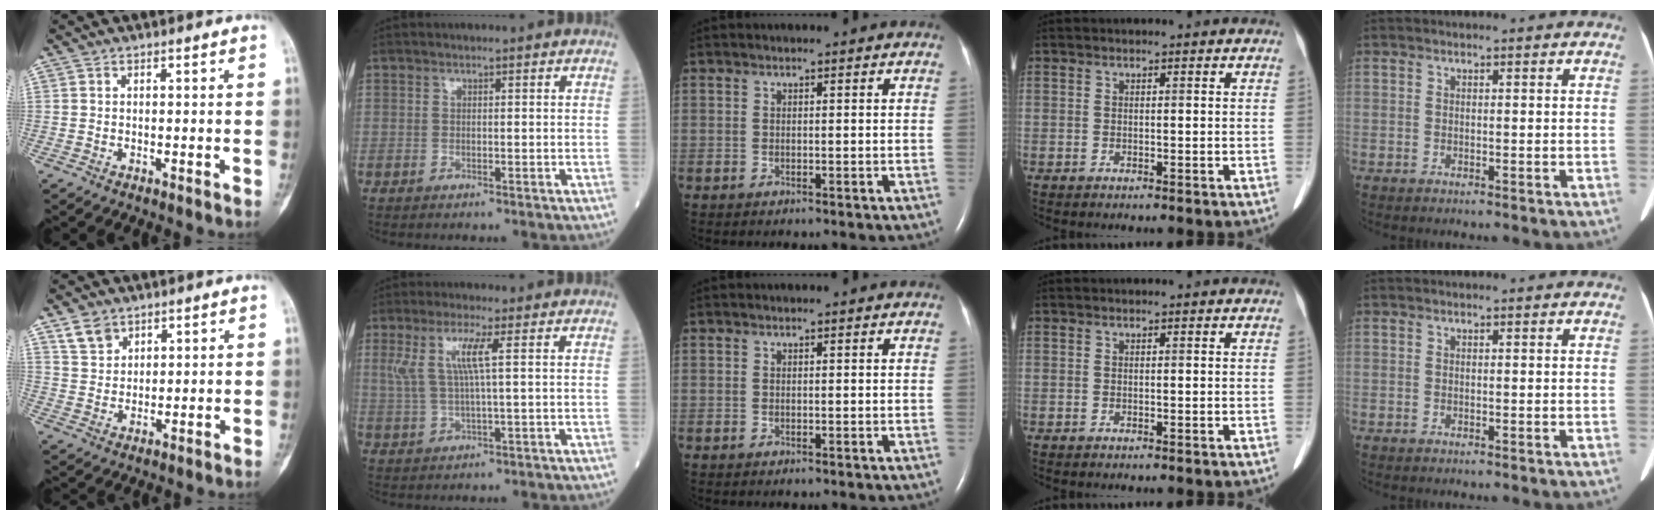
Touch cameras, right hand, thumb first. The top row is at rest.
{"thumb": {"total": 4.6, "force": [3.2, 3.0, 1.4], "torque": [-0.012, -0.017, 0.068]}, "index": {"total": 5.6, "force": [1.8, 0.0, 5.3], "torque": [-0.118, 0.011, 0.040]}}